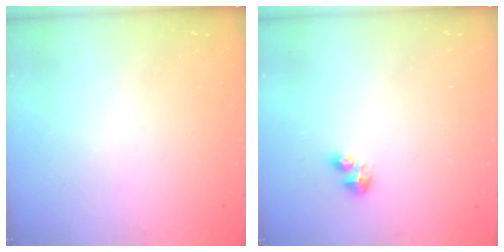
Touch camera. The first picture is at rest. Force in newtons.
{"total": 2.3, "press": 2.2, "slide": 0.5}